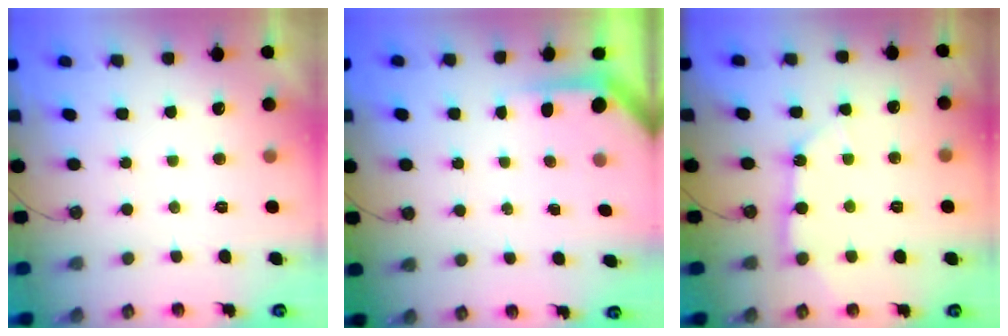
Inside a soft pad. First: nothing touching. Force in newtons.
{"total": 3.7, "press": 3.7, "slide": 0.3}
{"total": 8.9, "press": 8.8, "slide": 1.0}